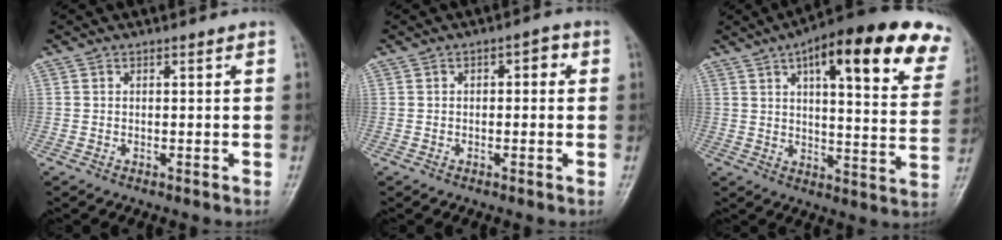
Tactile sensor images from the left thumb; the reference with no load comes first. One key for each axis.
{"total": 3.0, "fx": 0.5, "fy": 1.6, "fz": 2.5, "tx": -0.020, "ty": 0.010, "tz": -0.001}
{"total": 25.8, "fx": 13.8, "fy": 8.2, "fz": 20.2, "tx": -0.247, "ty": -0.014, "tz": 0.174}